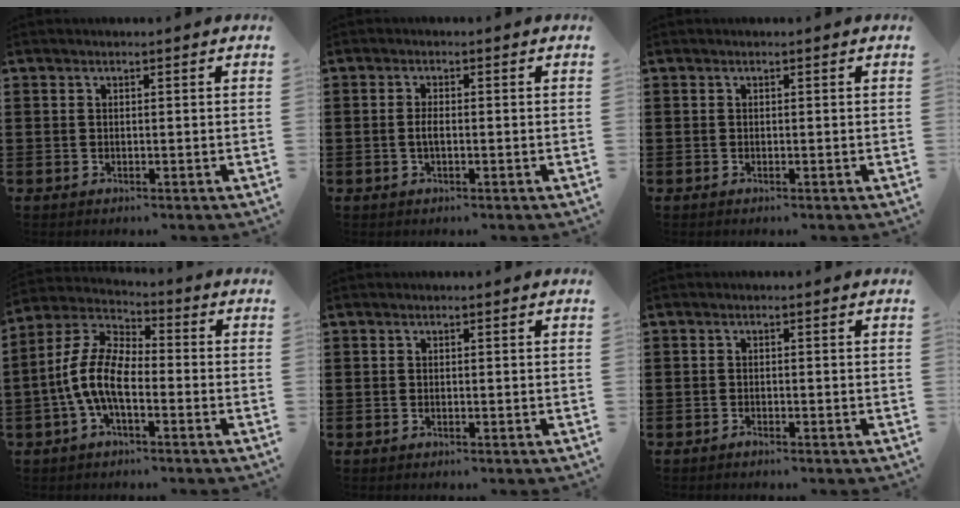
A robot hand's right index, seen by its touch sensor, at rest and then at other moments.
{"total": 1.8, "force": [-0.3, 0.6, 1.7], "torque": [-0.039, -0.002, -0.009]}
{"total": 0.0}
{"total": 9.1, "force": [-3.0, 4.2, 7.5], "torque": [-0.195, -0.007, -0.065]}
{"total": 0.0}
{"total": 0.8, "force": [-0.8, 0.1, 0.1], "torque": [-0.004, -0.002, -0.016]}